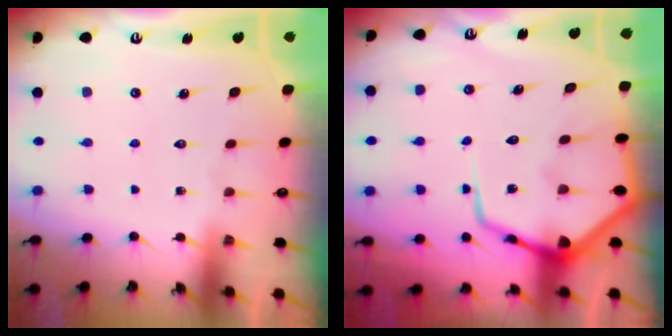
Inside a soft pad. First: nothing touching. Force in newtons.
{"total": 12.7, "press": 12.6, "slide": 1.2}